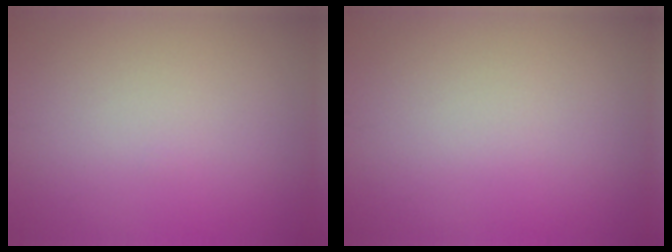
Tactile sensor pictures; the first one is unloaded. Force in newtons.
{"total": 0.0}